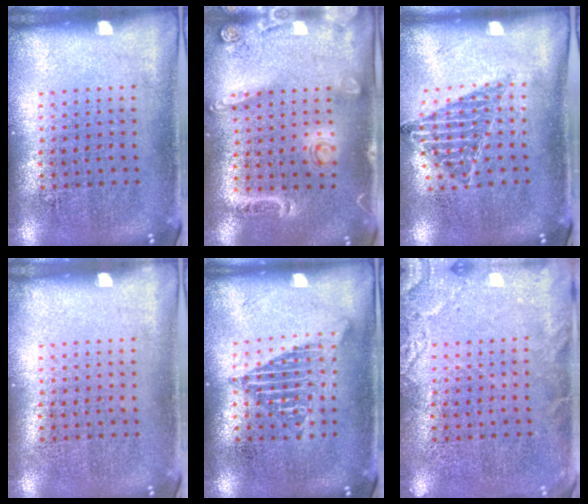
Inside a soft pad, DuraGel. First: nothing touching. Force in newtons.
{"total": 1.5, "press": 1.3, "slide": 0.8}
{"total": 0.9, "press": 0.9, "slide": 0.1}
{"total": 0.0}
{"total": 1.3, "press": 1.3, "slide": 0.1}
{"total": 2.6, "press": 2.6, "slide": 0.4}